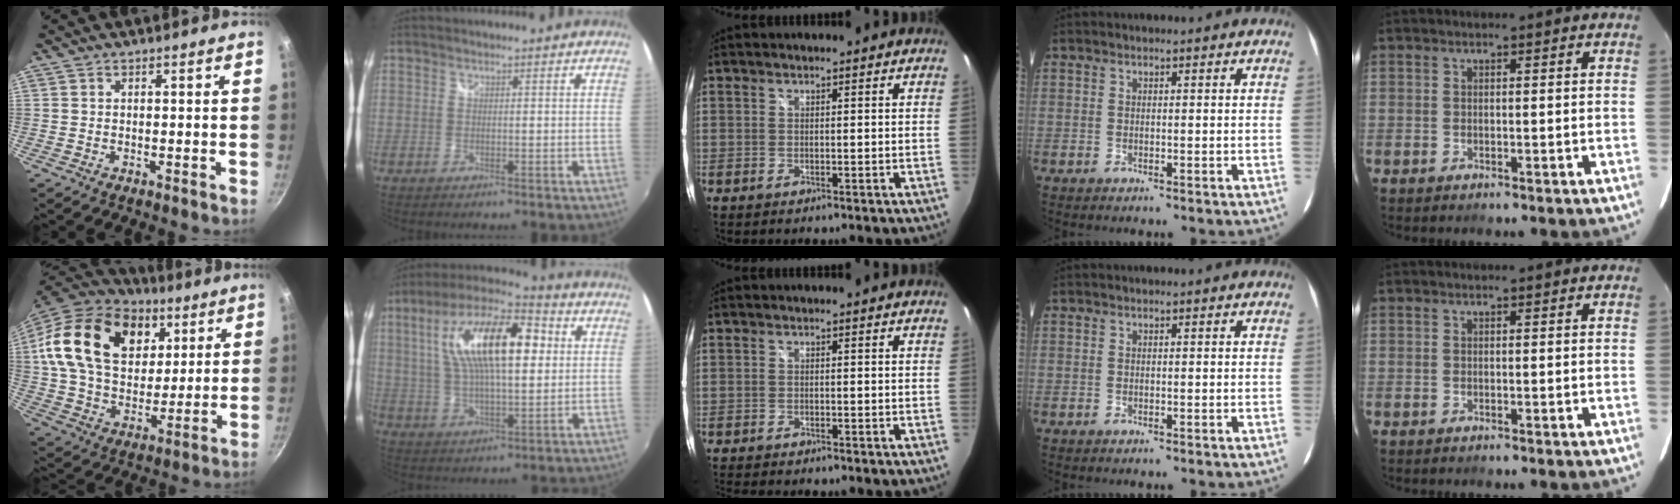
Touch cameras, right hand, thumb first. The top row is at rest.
{"thumb": {"total": 27.3, "force": [10.1, 18.5, 17.3], "torque": [-0.296, -0.004, 0.172]}, "index": {"total": 20.1, "force": [4.8, 7.8, 17.9], "torque": [-0.325, 0.031, 0.077]}, "middle": {"total": 3.6, "force": [-3.3, 0.4, 1.4], "torque": [-0.031, -0.017, -0.056]}}